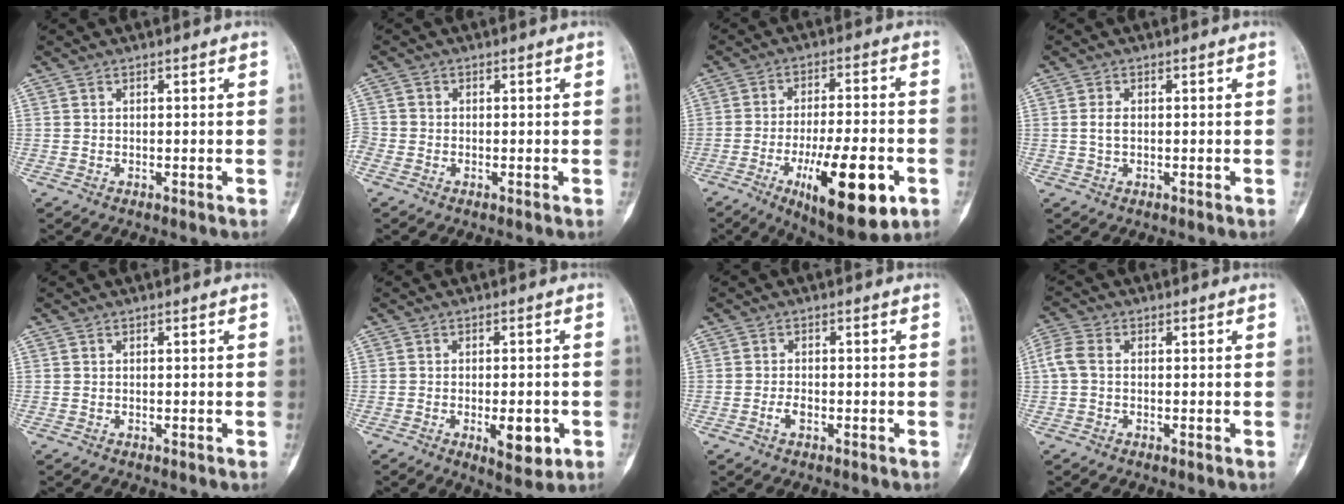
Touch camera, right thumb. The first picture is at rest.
{"total": 3.1, "force": [-1.4, 2.1, 1.8], "torque": [-0.054, 0.005, -0.035]}
{"total": 17.7, "force": [-6.6, 5.4, 15.6], "torque": [-0.241, 0.012, -0.091]}
{"total": 1.9, "force": [-0.1, 1.1, 1.5], "torque": [-0.030, 0.001, -0.005]}
{"total": 0.0}
{"total": 6.6, "force": [-2.0, 2.7, 5.7], "torque": [-0.068, -0.002, -0.020]}
{"total": 1.9, "force": [-0.8, 1.0, 1.4], "torque": [-0.029, 0.005, -0.018]}
{"total": 3.9, "force": [-0.2, 2.6, 2.9], "torque": [-0.078, 0.009, -0.016]}